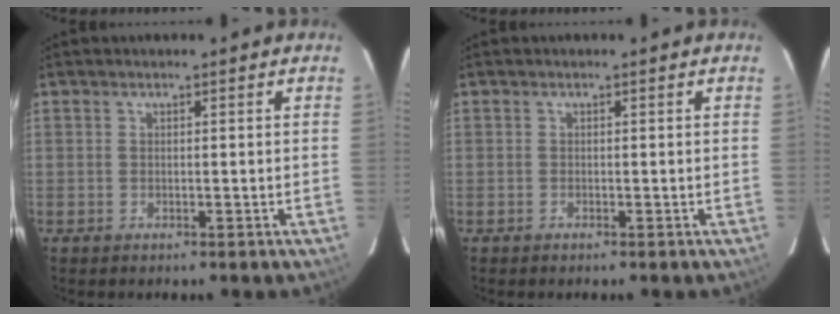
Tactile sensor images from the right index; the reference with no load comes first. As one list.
[{"total": 0.0}]